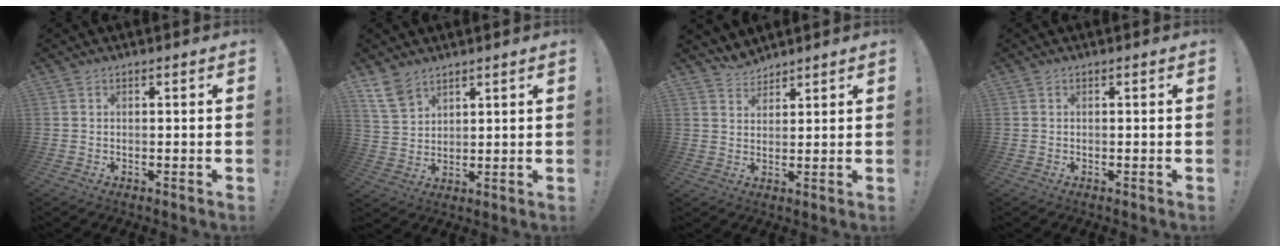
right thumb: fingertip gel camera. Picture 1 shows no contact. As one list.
[{"total": 8.7, "force": [6.5, 4.9, 3.2], "torque": [-0.061, -0.032, 0.130]}, {"total": 4.8, "force": [4.4, 1.8, 0.6], "torque": [-0.011, -0.029, 0.084]}, {"total": 0.0}]